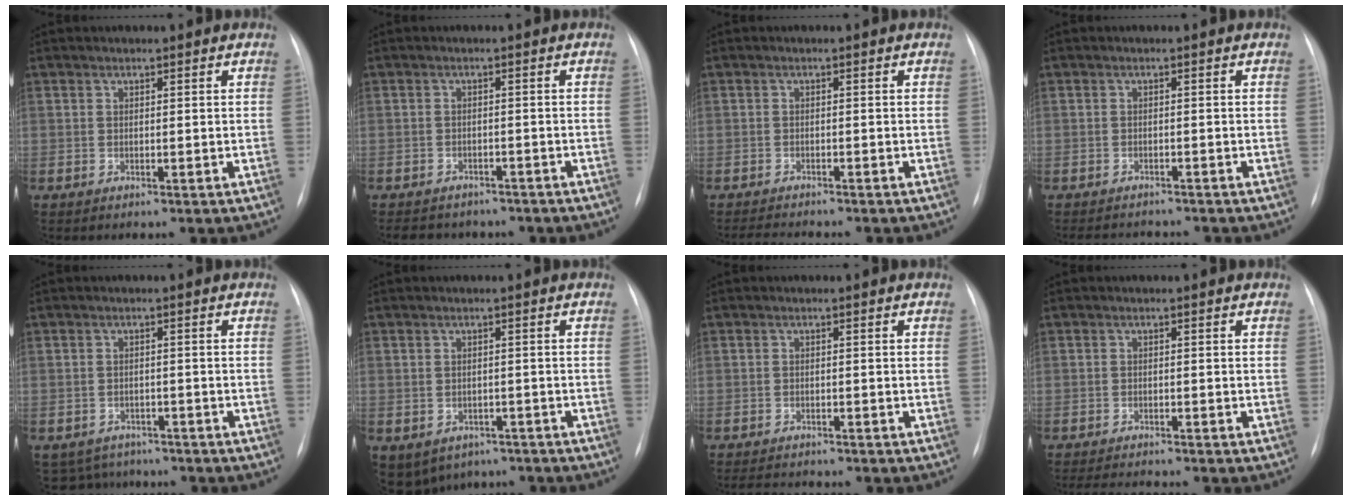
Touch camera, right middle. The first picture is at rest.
{"total": 9.1, "force": [-7.6, 4.2, 2.6], "torque": [-0.047, 0.006, -0.087]}
{"total": 3.7, "force": [-3.6, 0.1, 1.1], "torque": [-0.019, -0.012, -0.055]}
{"total": 5.1, "force": [-4.9, 1.3, 1.0], "torque": [-0.011, -0.003, -0.067]}
{"total": 6.4, "force": [-5.4, 3.3, -0.1], "torque": [-0.001, 0.011, -0.070]}
{"total": 9.6, "force": [-6.1, 7.1, 2.5], "torque": [-0.061, 0.004, -0.067]}
{"total": 4.6, "force": [-4.4, 0.8, 1.1], "torque": [-0.016, -0.009, -0.066]}
{"total": 4.8, "force": [-4.6, 0.0, 1.4], "torque": [-0.023, -0.013, -0.072]}